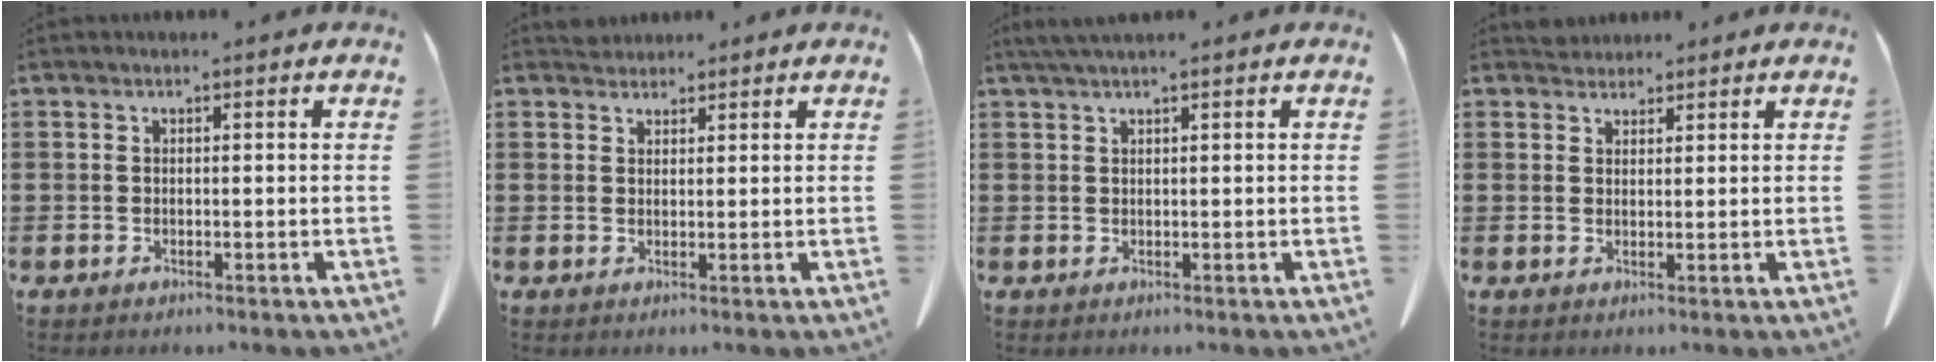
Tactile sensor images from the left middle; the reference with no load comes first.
{"total": 1.9, "force": [1.8, 0.6, 0.0], "torque": [0.002, -0.002, 0.035]}
{"total": 1.7, "force": [1.3, -0.1, 1.1], "torque": [-0.023, -0.002, 0.026]}
{"total": 2.1, "force": [2.0, 0.6, 0.0], "torque": [0.003, -0.003, 0.039]}